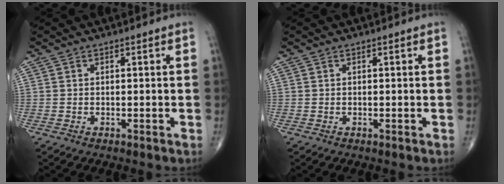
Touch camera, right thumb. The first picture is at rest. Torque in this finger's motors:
{"motor_torque": [0.12, -0.03, -0.19, -0.04, 0.03]}